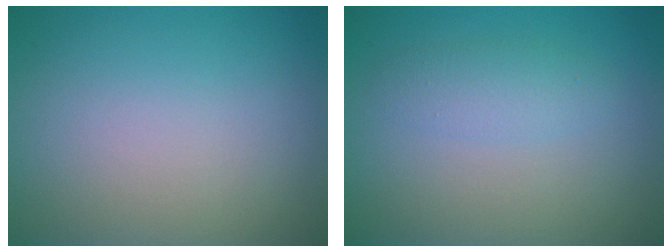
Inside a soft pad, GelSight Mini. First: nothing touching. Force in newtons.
{"total": 1.8, "press": 1.8, "slide": 0.0}